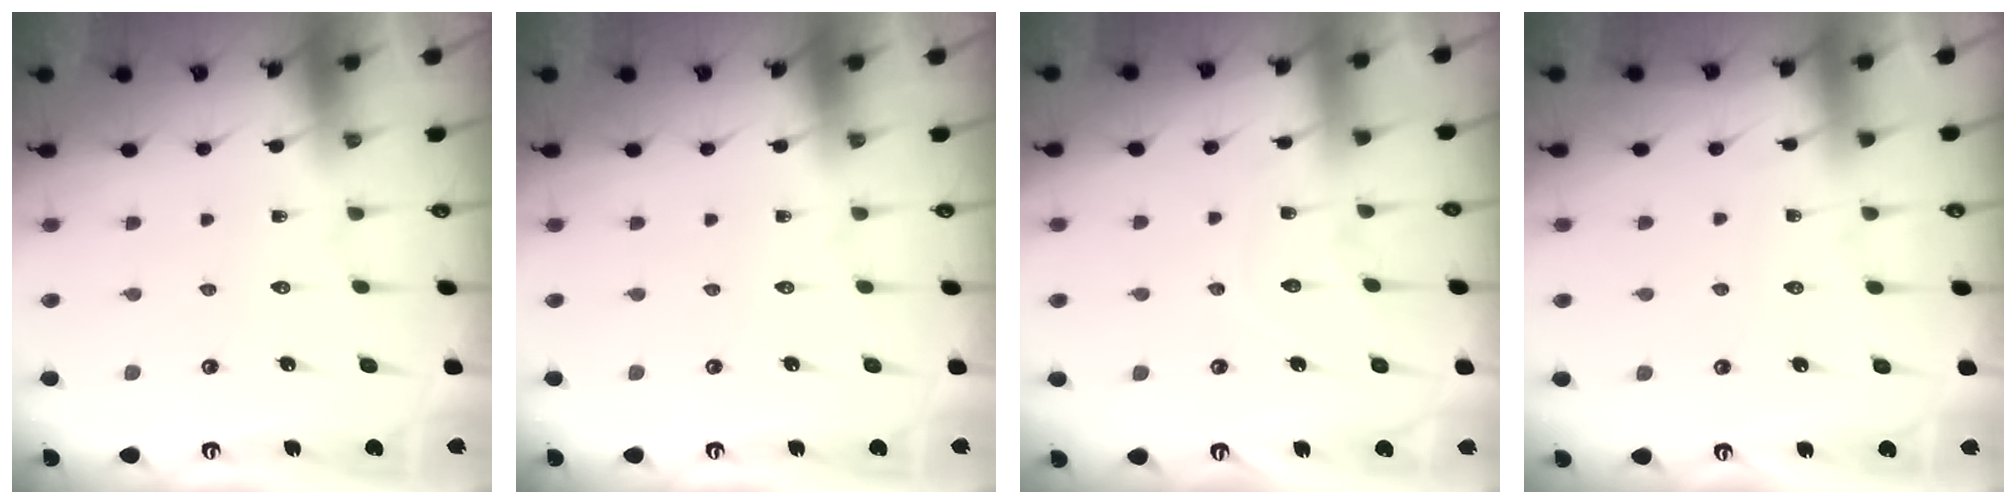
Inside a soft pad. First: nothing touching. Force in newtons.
{"total": 0.0}
{"total": 7.0, "press": 7.0, "slide": 0.2}
{"total": 3.8, "press": 3.8, "slide": 0.6}